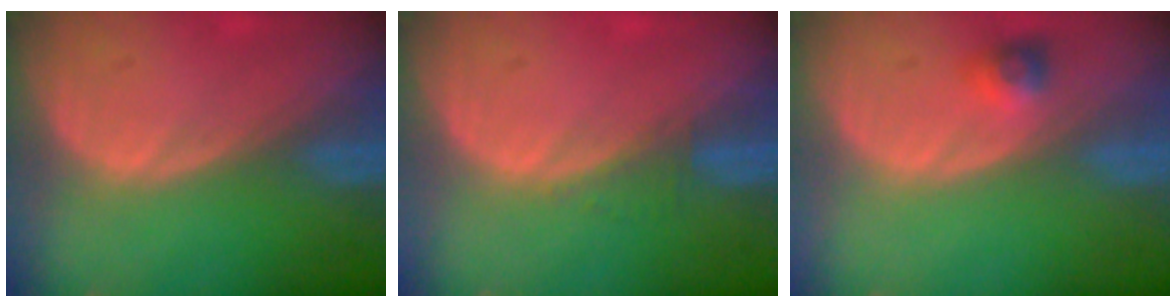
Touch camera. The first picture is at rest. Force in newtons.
{"total": 1.2, "press": 1.1, "slide": 0.4}
{"total": 2.6, "press": 2.4, "slide": 1.0}